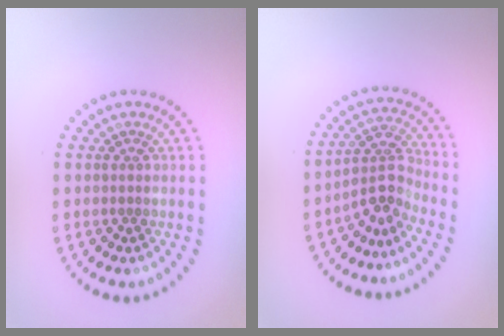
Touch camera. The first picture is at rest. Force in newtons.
{"total": 3.2, "press": 2.4, "slide": 2.1}